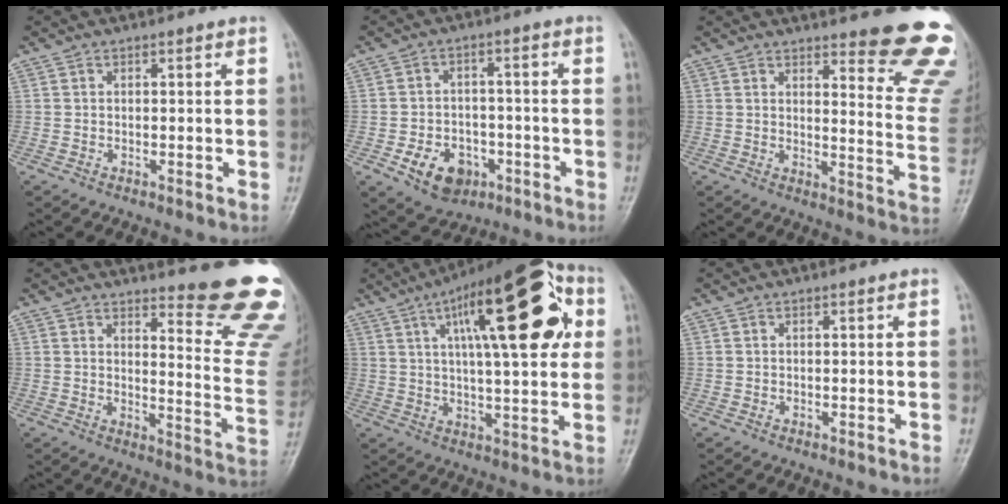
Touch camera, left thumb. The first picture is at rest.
{"total": 9.2, "force": [-3.8, 6.8, 4.9], "torque": [-0.053, 0.025, -0.053]}
{"total": 15.2, "force": [12.1, 2.9, 8.8], "torque": [-0.070, -0.107, 0.135]}
{"total": 16.5, "force": [13.7, 2.6, 8.9], "torque": [-0.078, -0.146, 0.159]}
{"total": 23.0, "force": [7.7, 7.6, 20.2], "torque": [-0.278, 0.011, 0.107]}
{"total": 0.0}